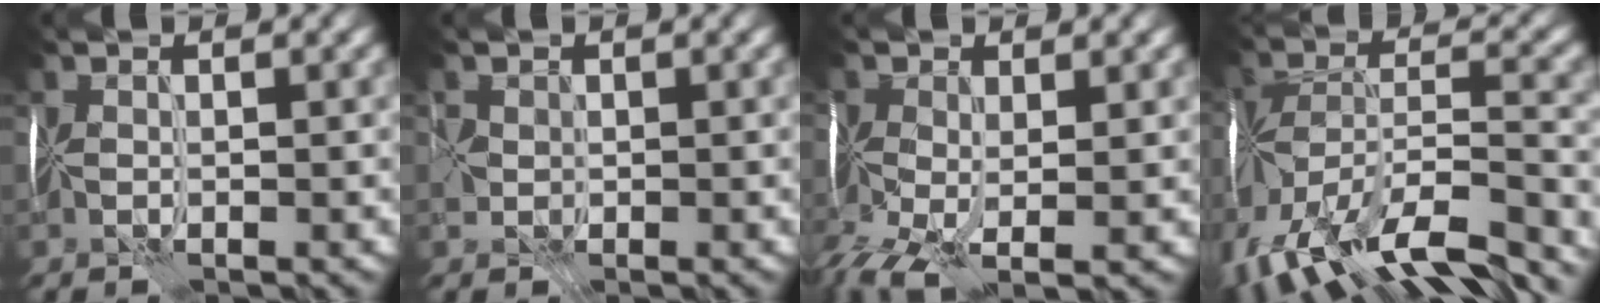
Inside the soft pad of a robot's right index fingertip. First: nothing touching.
{"total": 0.8, "force": [0.1, 0.7, -0.2], "torque": [-0.004, 0.007, 0.000]}
{"total": 7.4, "force": [-2.4, 4.4, 5.5], "torque": [-0.131, -0.025, -0.033]}
{"total": 14.2, "force": [-10.5, 5.1, 8.1], "torque": [-0.172, -0.001, -0.154]}